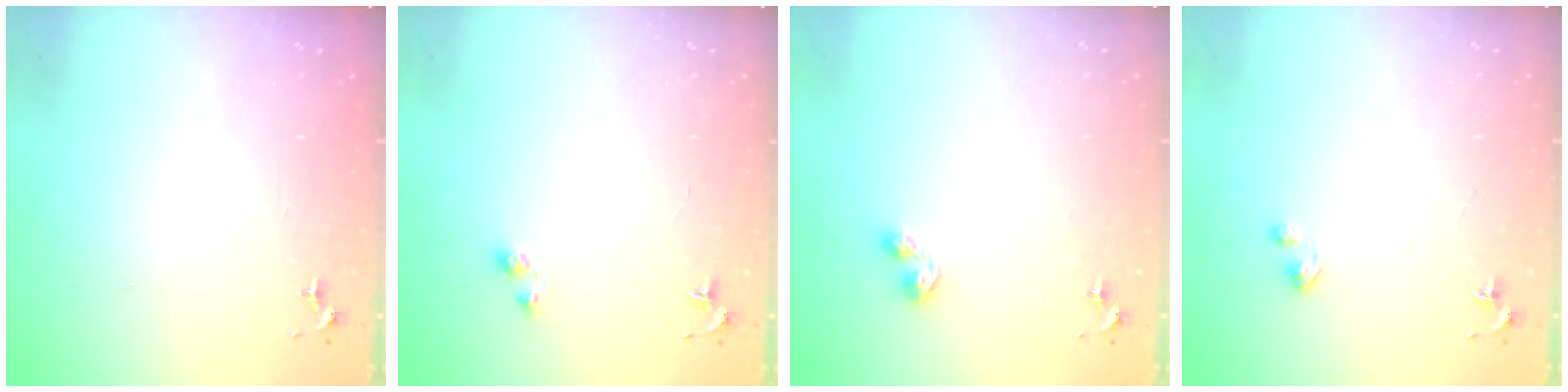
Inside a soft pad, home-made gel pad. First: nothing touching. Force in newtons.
{"total": 3.3, "press": 3.2, "slide": 0.6}
{"total": 4.7, "press": 4.6, "slide": 0.6}
{"total": 1.9, "press": 1.9, "slide": 0.2}